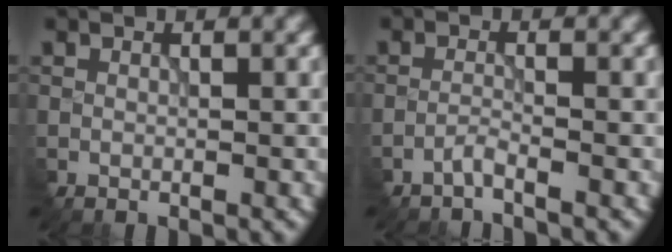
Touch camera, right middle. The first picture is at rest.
{"total": 1.1, "force": [-1.1, -0.1, 0.3], "torque": [-0.009, 0.010, -0.030]}